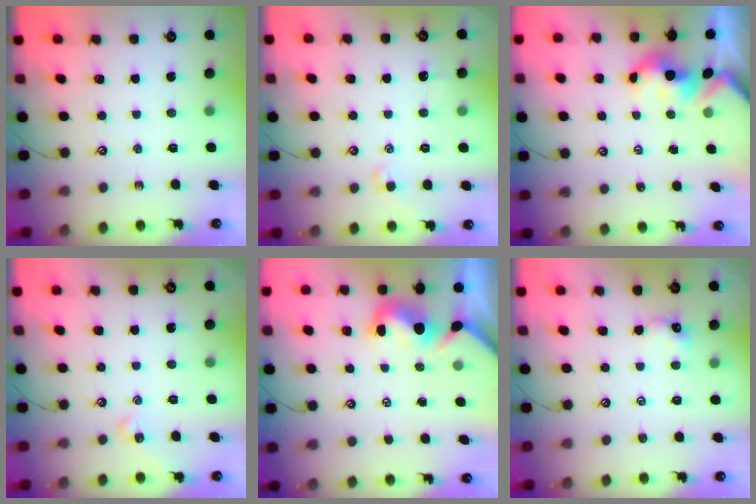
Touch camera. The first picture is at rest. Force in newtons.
{"total": 1.9, "press": 1.8, "slide": 0.6}
{"total": 2.3, "press": 2.3, "slide": 0.2}
{"total": 2.6, "press": 2.6, "slide": 0.6}
{"total": 1.6, "press": 1.2, "slide": 1.0}
{"total": 1.8, "press": 1.7, "slide": 0.5}